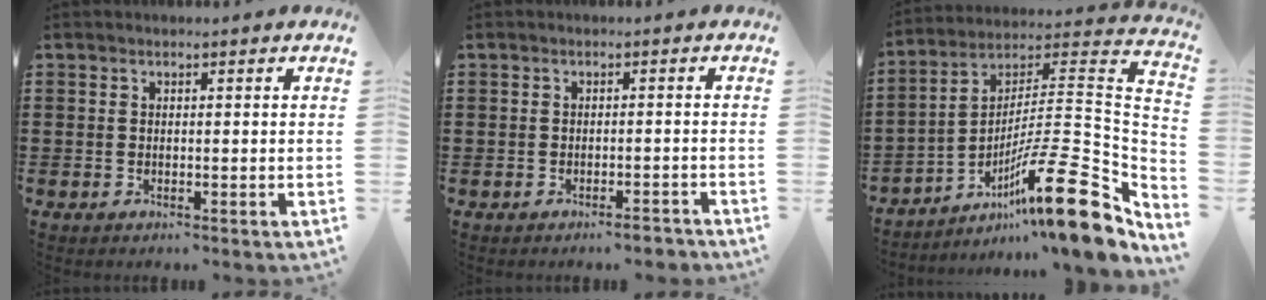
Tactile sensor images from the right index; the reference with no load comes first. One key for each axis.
{"total": 2.0, "fx": -1.9, "fy": 0.4, "fz": 0.4, "tx": -0.012, "ty": 0.000, "tz": -0.038}
{"total": 18.0, "fx": -8.9, "fy": 2.8, "fz": 15.4, "tx": -0.231, "ty": -0.003, "tz": -0.156}